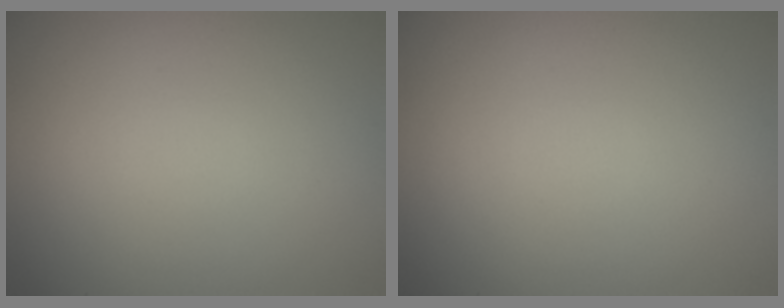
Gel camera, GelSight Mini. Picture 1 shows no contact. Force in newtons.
{"total": 0.0}